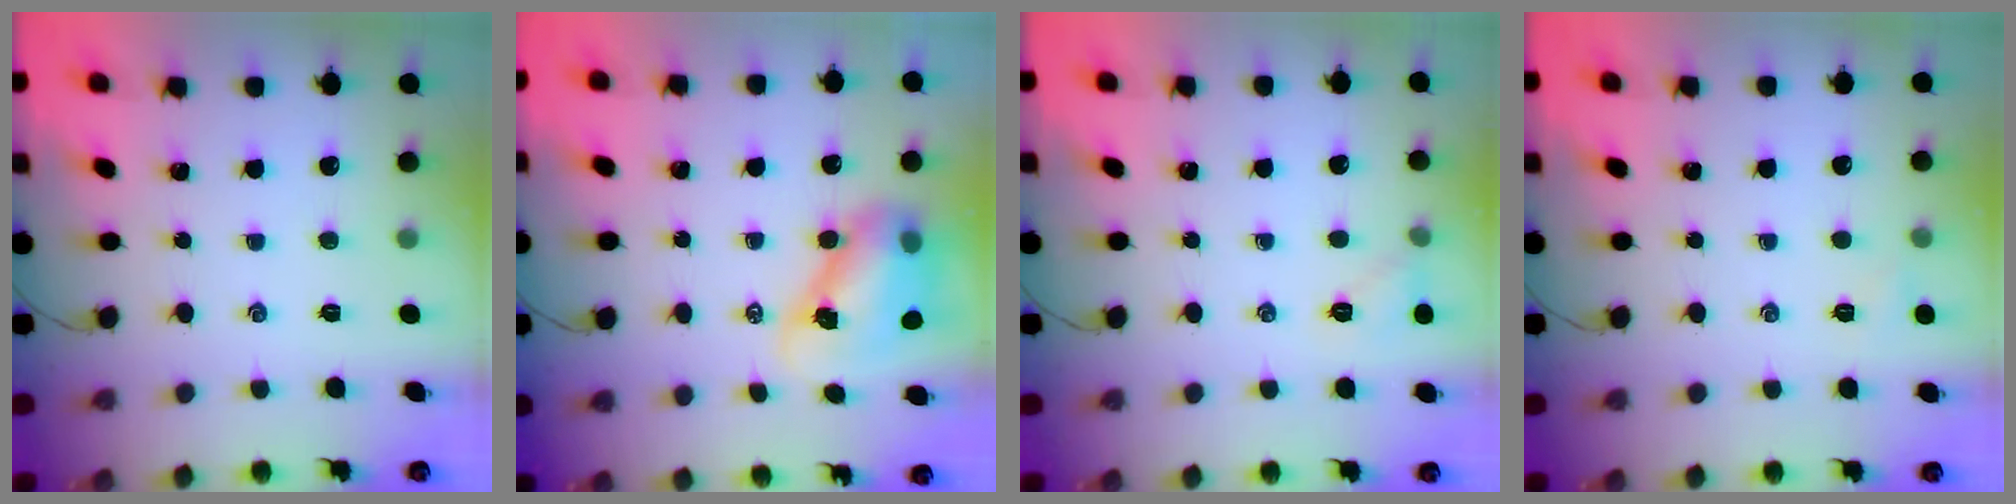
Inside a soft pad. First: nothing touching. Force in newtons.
{"total": 9.3, "press": 9.1, "slide": 2.3}
{"total": 5.2, "press": 5.0, "slide": 1.4}
{"total": 3.4, "press": 3.2, "slide": 0.9}